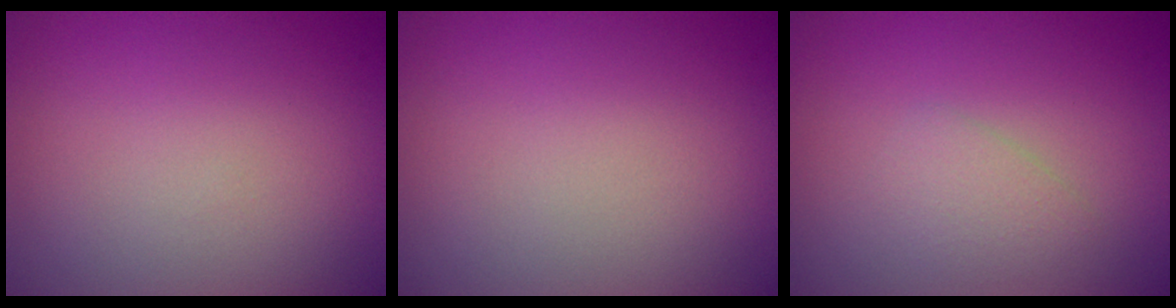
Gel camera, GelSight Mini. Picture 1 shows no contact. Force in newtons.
{"total": 0.0}
{"total": 1.5, "press": 1.5, "slide": 0.0}